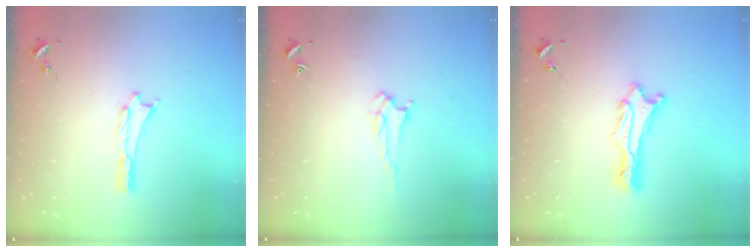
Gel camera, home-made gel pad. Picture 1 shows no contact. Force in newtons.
{"total": 2.8, "press": 2.8, "slide": 0.4}
{"total": 1.5, "press": 1.5, "slide": 0.1}